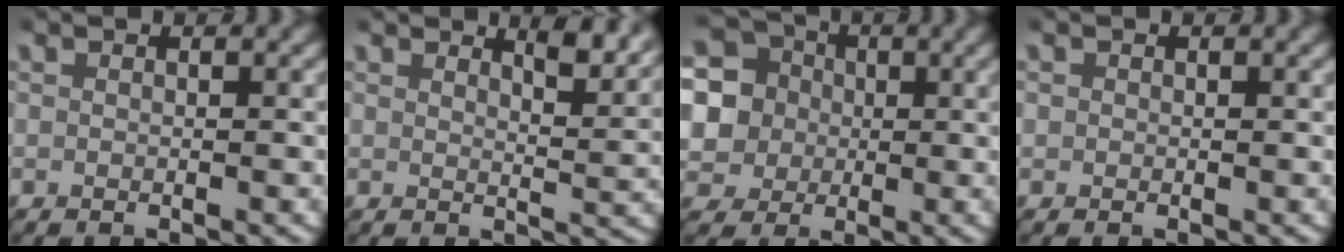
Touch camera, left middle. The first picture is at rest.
{"total": 3.6, "force": [3.1, 0.5, 1.8], "torque": [-0.021, -0.008, 0.049]}
{"total": 14.7, "force": [1.1, 13.5, 5.7], "torque": [-0.158, -0.035, 0.013]}
{"total": 0.9, "force": [0.2, 0.9, 0.2], "torque": [-0.006, -0.001, 0.001]}